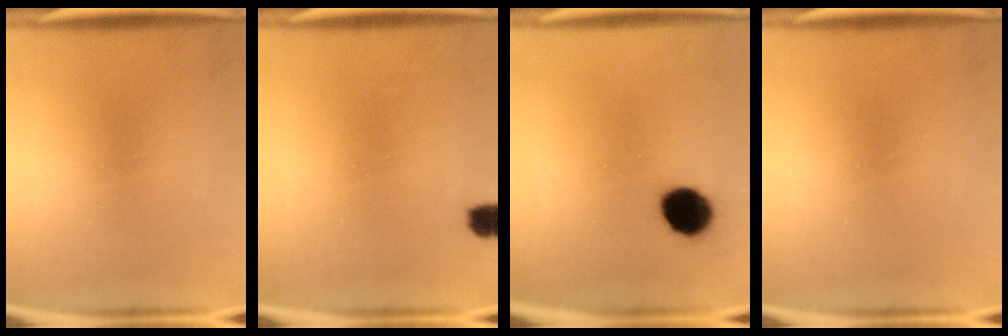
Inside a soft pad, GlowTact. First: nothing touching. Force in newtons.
{"total": 2.2}
{"total": 8.9}
{"total": 0.0}